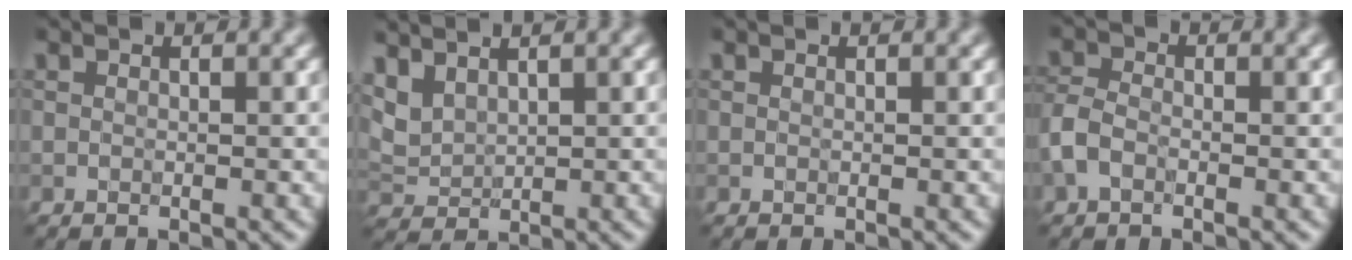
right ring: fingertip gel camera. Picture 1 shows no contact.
{"total": 2.9, "force": [2.3, 1.2, 1.3], "torque": [-0.034, 0.005, 0.052]}
{"total": 0.0}
{"total": 2.5, "force": [-1.3, 1.5, 1.5], "torque": [-0.036, 0.003, -0.037]}